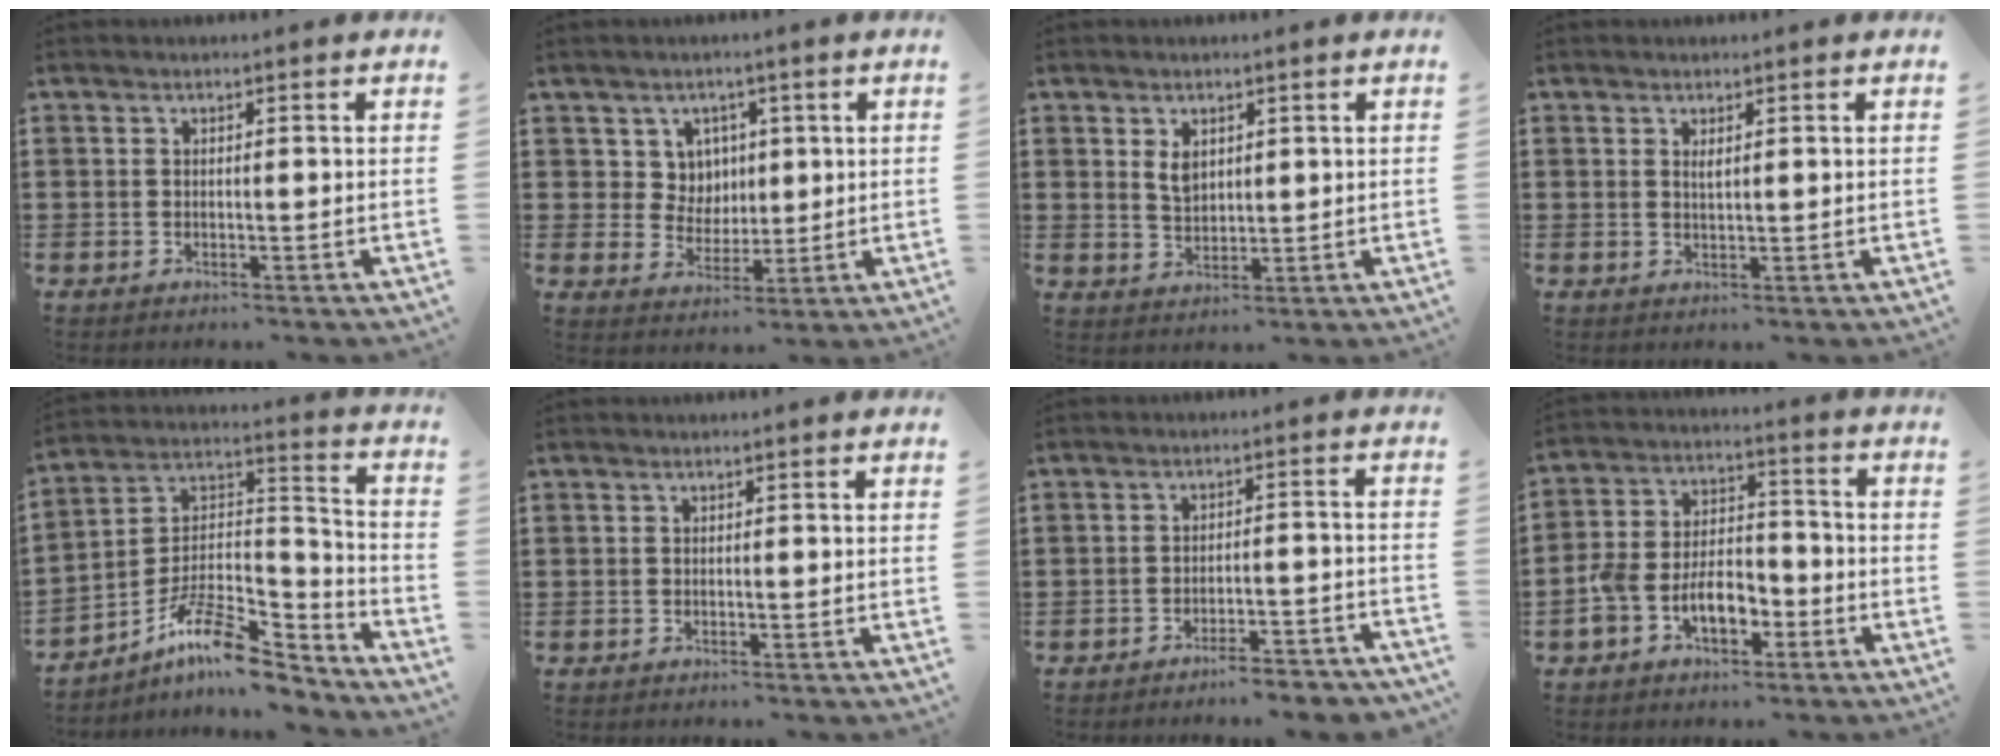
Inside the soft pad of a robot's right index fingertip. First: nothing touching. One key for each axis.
{"total": 5.4, "fx": 2.1, "fy": 4.9, "fz": 1.1, "tx": -0.047, "ty": 0.014, "tz": 0.039}
{"total": 3.0, "fx": 1.5, "fy": 1.9, "fz": 1.8, "tx": -0.033, "ty": 0.003, "tz": 0.025}
{"total": 1.0, "fx": 0.5, "fy": 0.3, "fz": 0.9, "tx": -0.018, "ty": 0.001, "tz": 0.008}
{"total": 11.5, "fx": -8.6, "fy": 3.2, "fz": 6.9, "tx": -0.132, "ty": 0.015, "tz": -0.166}
{"total": 0.0}
{"total": 4.0, "fx": -3.7, "fy": -0.1, "fz": 1.3, "tx": -0.025, "ty": -0.004, "tz": -0.073}
{"total": 7.8, "fx": -3.7, "fy": 5.0, "fz": 4.6, "tx": -0.105, "ty": 0.015, "tz": -0.072}